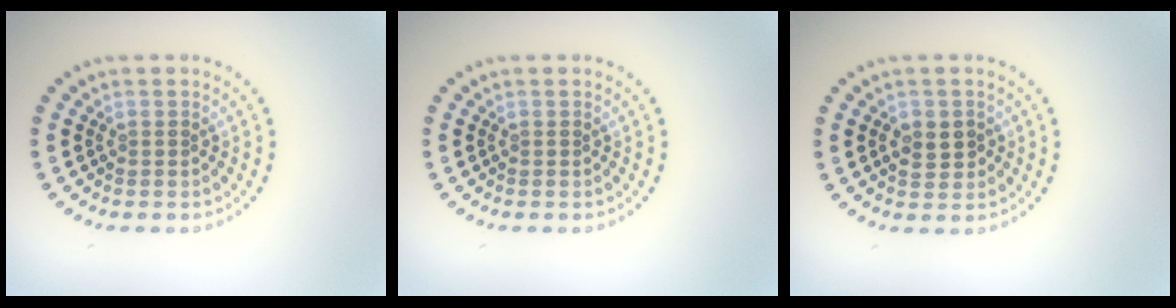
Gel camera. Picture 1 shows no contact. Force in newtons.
{"total": 0.0}
{"total": 2.4, "press": 2.4, "slide": 0.3}